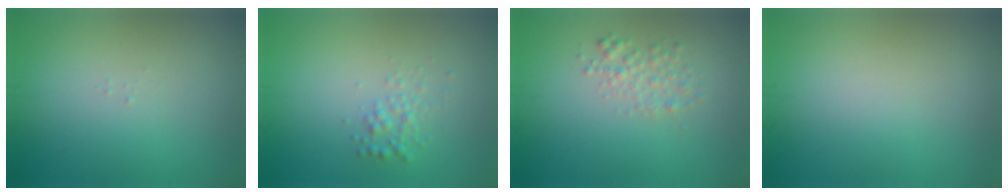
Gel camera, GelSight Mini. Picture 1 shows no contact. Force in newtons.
{"total": 1.5, "press": 1.5, "slide": 0.1}
{"total": 1.7, "press": 1.7, "slide": 0.1}
{"total": 0.0}